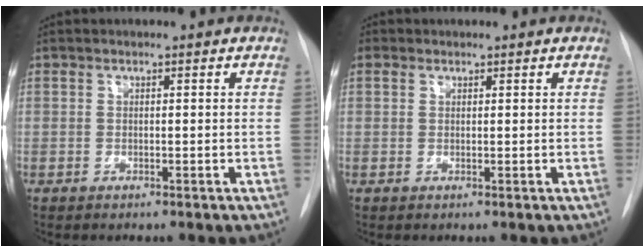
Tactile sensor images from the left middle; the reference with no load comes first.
{"total": 1.0, "force": [0.7, 0.8, 0.0], "torque": [0.003, 0.006, 0.009]}